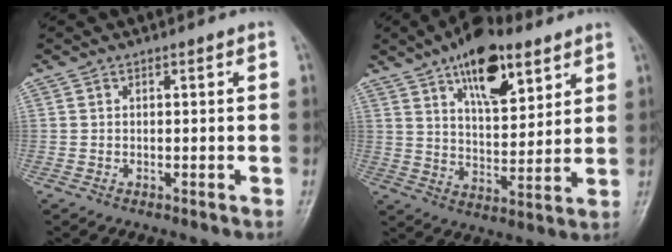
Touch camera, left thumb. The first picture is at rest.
{"total": 14.8, "force": [8.4, 6.9, 10.1], "torque": [-0.120, -0.039, 0.135]}